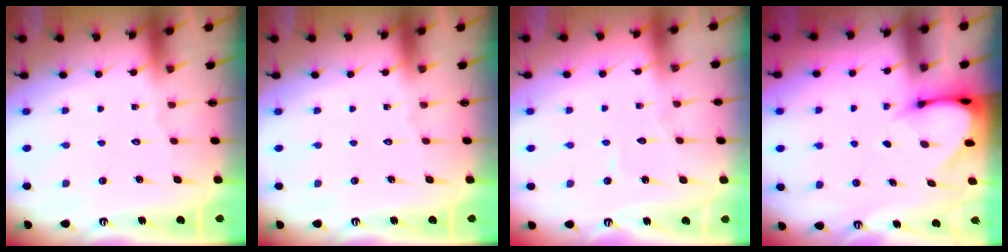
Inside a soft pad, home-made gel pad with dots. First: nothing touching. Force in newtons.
{"total": 0.0}
{"total": 3.8, "press": 3.8, "slide": 0.3}
{"total": 3.5, "press": 3.5, "slide": 0.3}